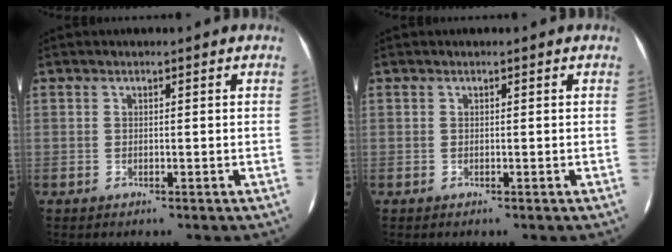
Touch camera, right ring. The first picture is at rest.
{"total": 0.0}